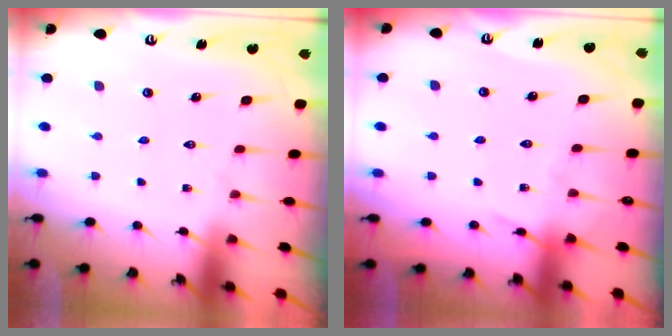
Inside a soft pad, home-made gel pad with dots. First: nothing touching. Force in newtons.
{"total": 4.4, "press": 4.4, "slide": 0.5}